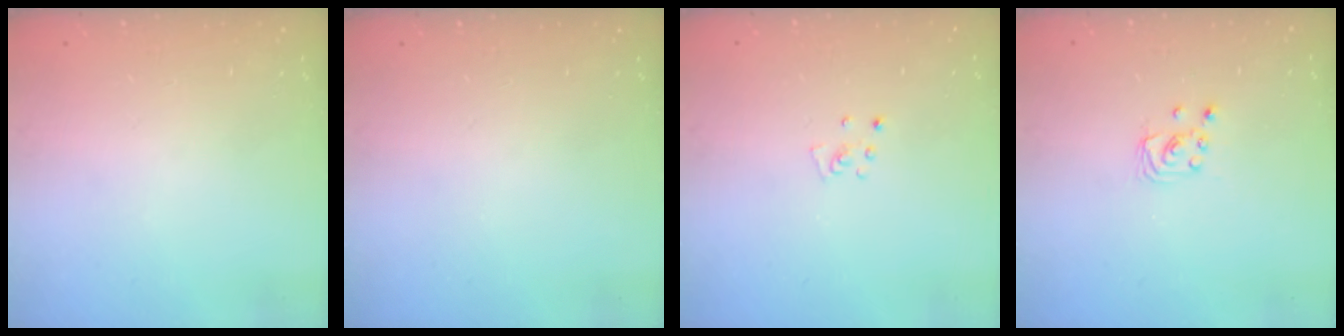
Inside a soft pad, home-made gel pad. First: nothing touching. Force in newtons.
{"total": 0.0}
{"total": 3.1, "press": 3.1, "slide": 0.3}
{"total": 2.2, "press": 2.2, "slide": 0.2}